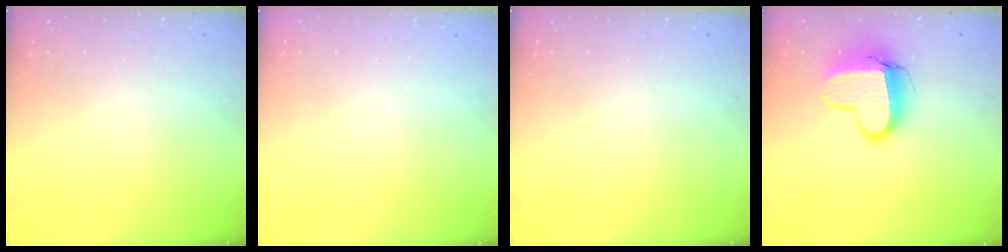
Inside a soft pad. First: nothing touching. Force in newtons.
{"total": 0.0}
{"total": 0.0}
{"total": 12.7, "press": 12.6, "slide": 1.1}